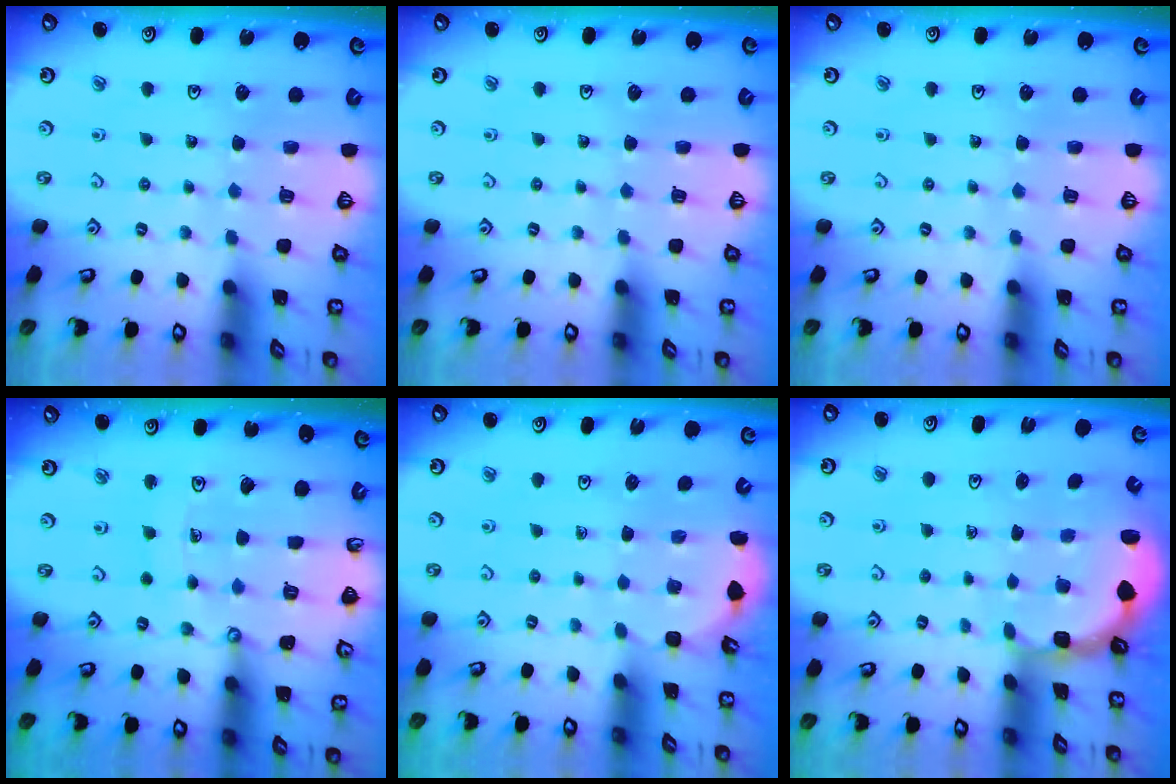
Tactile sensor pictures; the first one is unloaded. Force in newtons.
{"total": 0.0}
{"total": 0.0}
{"total": 9.6, "press": 9.6, "slide": 1.0}
{"total": 2.2, "press": 1.2, "slide": 1.9}
{"total": 2.4, "press": 1.8, "slide": 1.6}